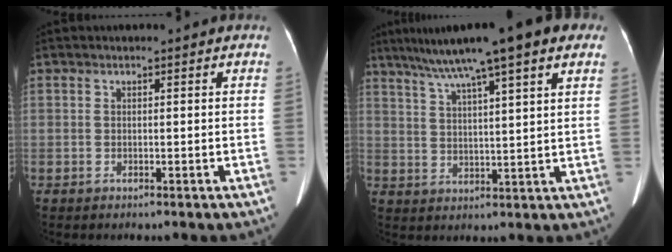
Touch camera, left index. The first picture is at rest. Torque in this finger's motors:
{"motor_torque": [1.10, -1.04, 0.34, 0.21]}